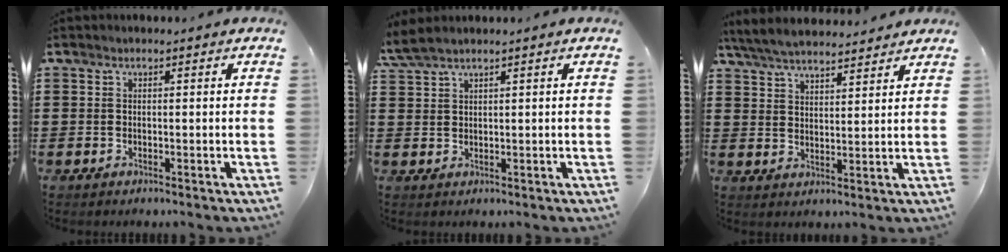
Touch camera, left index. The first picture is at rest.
{"total": 2.5, "force": [1.9, 0.3, 1.7], "torque": [-0.037, 0.001, 0.036]}
{"total": 5.3, "force": [5.1, 0.6, 1.5], "torque": [-0.047, -0.016, 0.092]}